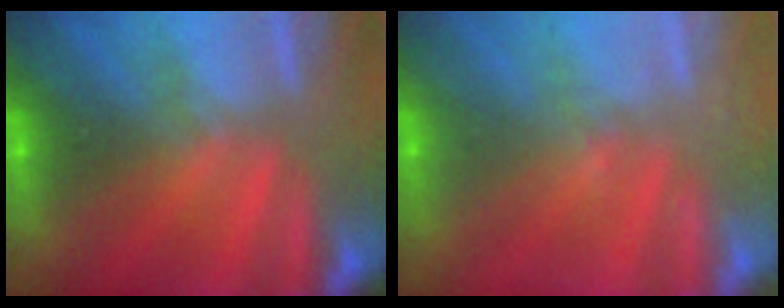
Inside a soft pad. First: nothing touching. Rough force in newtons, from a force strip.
{"total": 2.4}